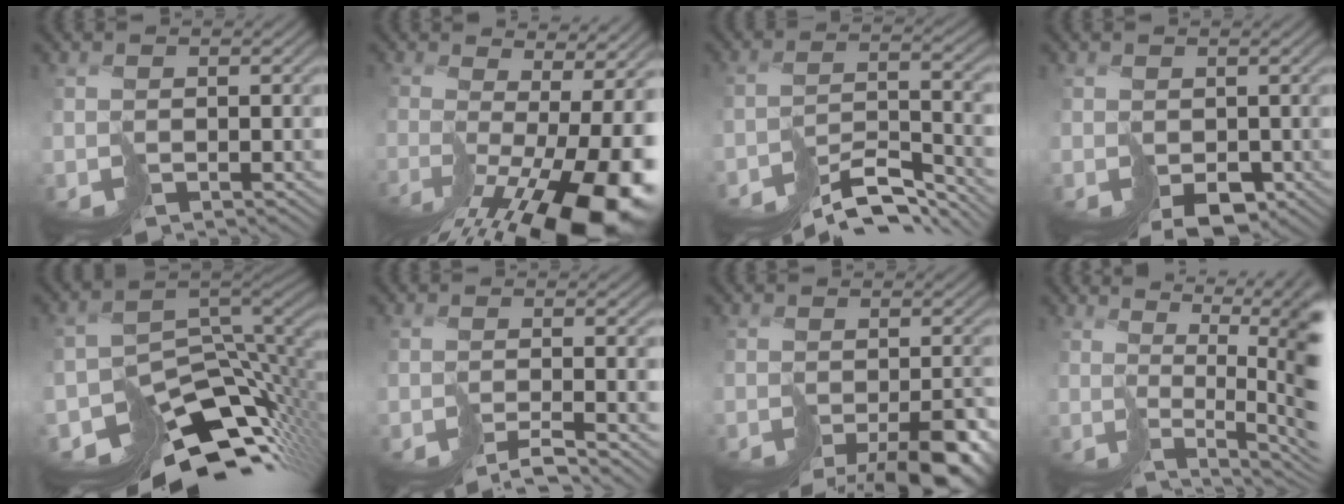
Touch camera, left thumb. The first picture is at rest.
{"total": 15.4, "force": [-5.8, 4.3, 13.6], "torque": [-0.195, -0.028, -0.067]}
{"total": 9.4, "force": [-8.3, 1.6, 4.1], "torque": [-0.062, 0.000, -0.133]}
{"total": 3.1, "force": [-0.9, 2.3, 1.8], "torque": [-0.031, -0.007, -0.006]}
{"total": 12.5, "force": [-7.1, 6.2, 8.2], "torque": [-0.158, -0.031, -0.092]}
{"total": 3.4, "force": [-2.4, -0.4, 2.4], "torque": [-0.026, 0.002, -0.040]}
{"total": 11.4, "force": [-8.8, 3.9, 6.2], "torque": [-0.087, -0.032, -0.079]}
{"total": 12.2, "force": [2.0, 3.4, 11.5], "torque": [-0.134, 0.021, 0.046]}